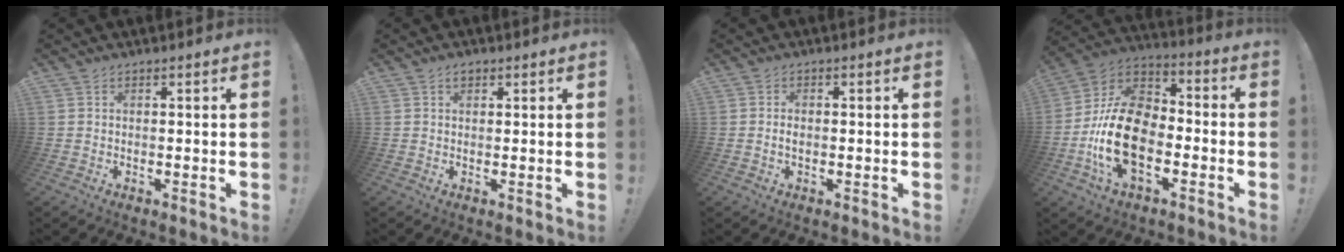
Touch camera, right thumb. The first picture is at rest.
{"total": 1.7, "force": [1.0, 1.0, 1.0], "torque": [-0.020, 0.002, 0.018]}
{"total": 1.4, "force": [-0.3, 0.9, 1.1], "torque": [-0.023, 0.007, -0.005]}
{"total": 20.4, "force": [-6.4, 12.6, 14.8], "torque": [-0.286, 0.038, -0.100]}